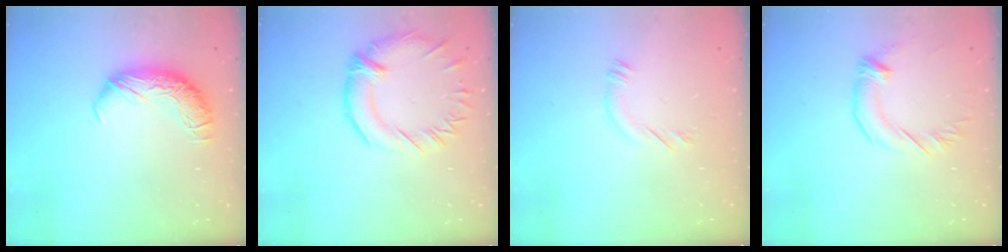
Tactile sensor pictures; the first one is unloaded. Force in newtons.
{"total": 2.6, "press": 2.1, "slide": 1.5}
{"total": 6.4, "press": 6.4, "slide": 0.7}
{"total": 2.1, "press": 2.0, "slide": 0.5}